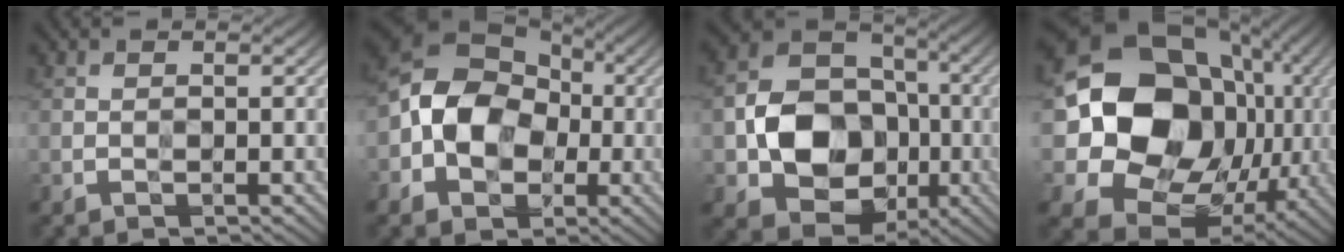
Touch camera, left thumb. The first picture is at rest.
{"total": 10.3, "force": [-1.3, 8.1, 6.3], "torque": [-0.122, 0.002, -0.044]}
{"total": 13.0, "force": [-2.6, 10.3, 7.4], "torque": [-0.138, -0.014, -0.058]}
{"total": 19.9, "force": [0.8, 16.9, 10.4], "torque": [-0.230, -0.027, 0.025]}